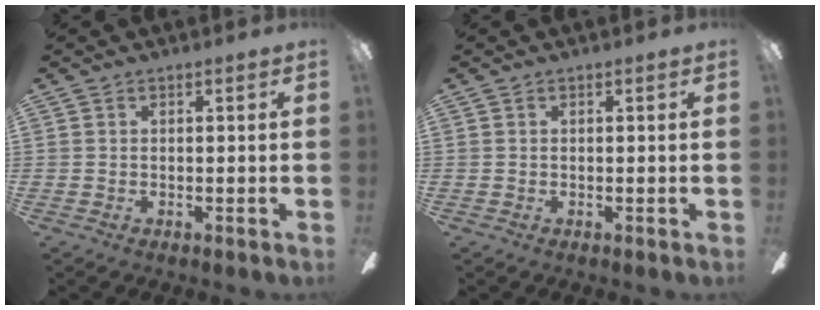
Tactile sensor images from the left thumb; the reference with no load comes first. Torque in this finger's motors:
{"motor_torque": [-0.02, -0.05, -0.06, 0.01, 0.00]}